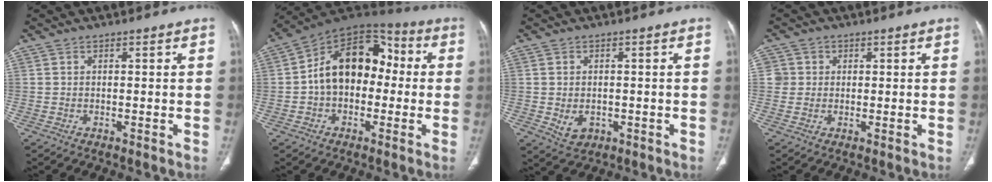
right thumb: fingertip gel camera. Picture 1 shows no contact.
{"total": 16.2, "force": [0.0, 11.2, 11.7], "torque": [-0.150, 0.048, -0.014]}
{"total": 4.0, "force": [-0.8, 3.1, 2.4], "torque": [-0.034, 0.001, -0.001]}
{"total": 2.9, "force": [0.6, 2.9, 0.1], "torque": [0.023, 0.003, 0.007]}